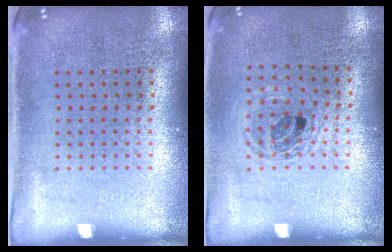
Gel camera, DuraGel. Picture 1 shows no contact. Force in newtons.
{"total": 1.0, "press": 0.9, "slide": 0.2}